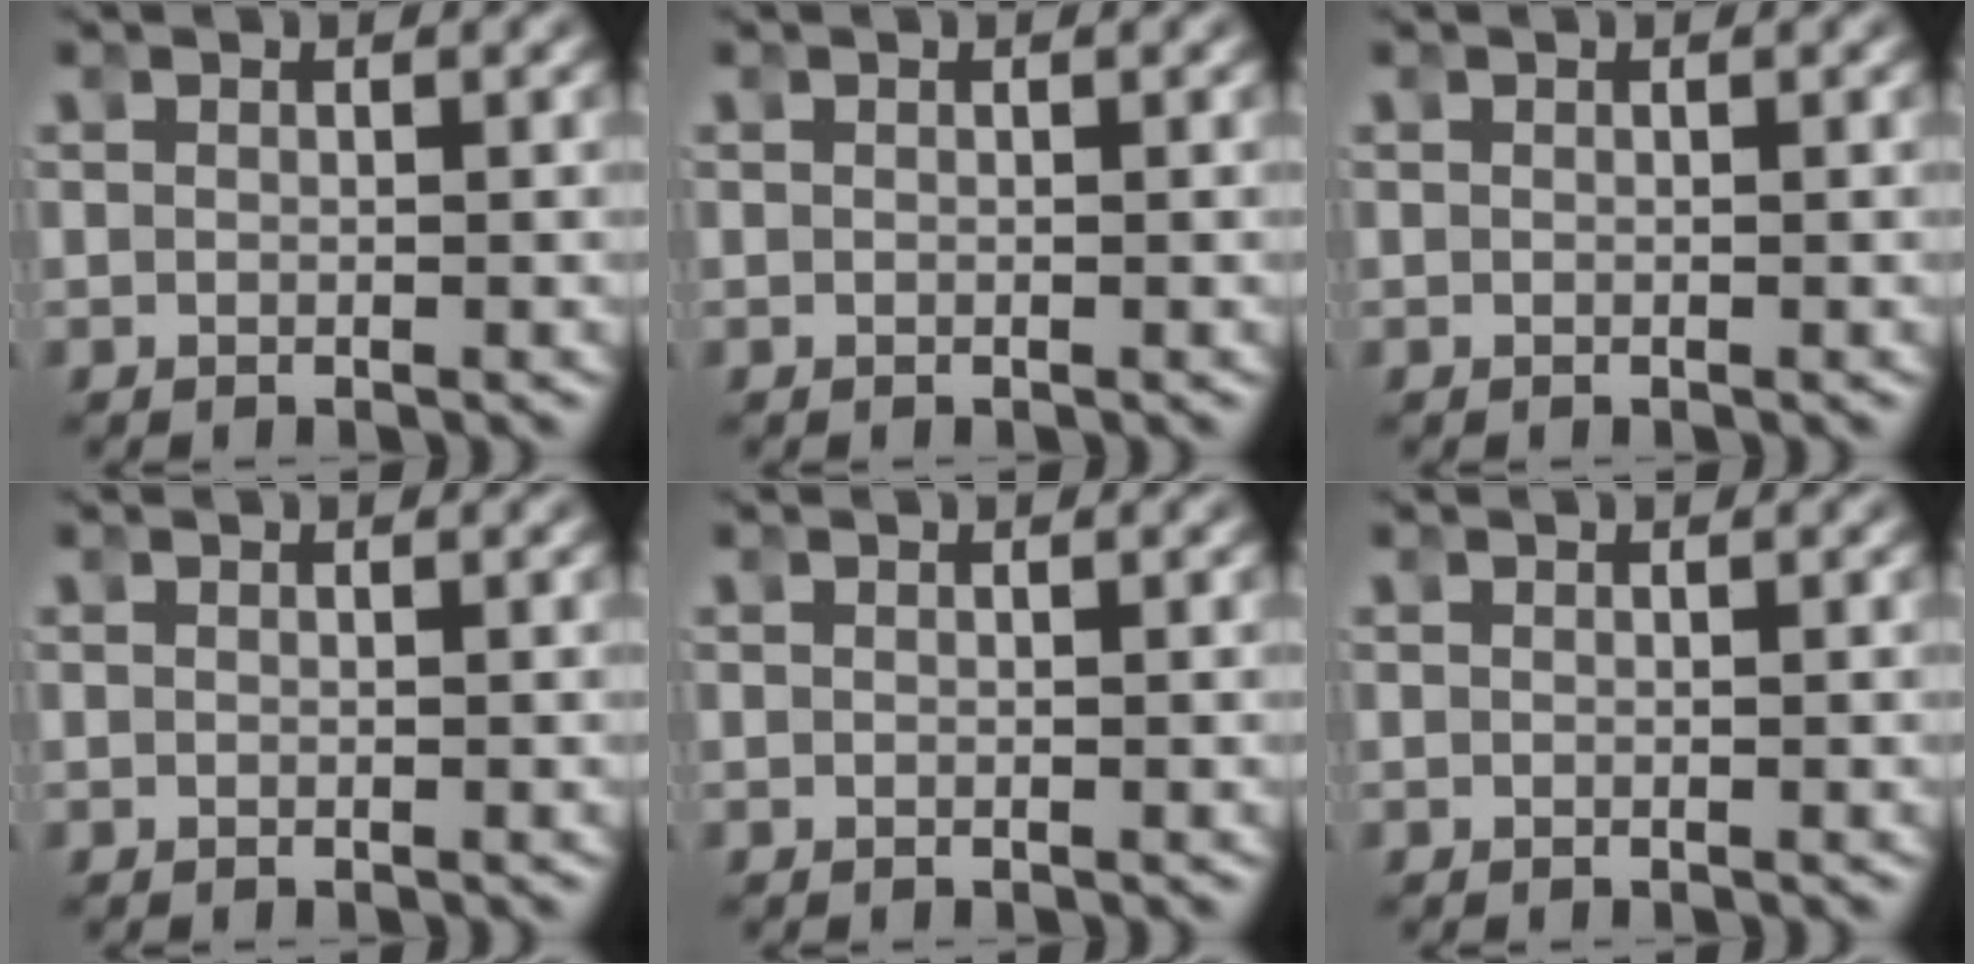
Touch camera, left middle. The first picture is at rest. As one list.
[{"total": 0.0}, {"total": 0.0}, {"total": 0.0}, {"total": 0.0}, {"total": 0.0}]